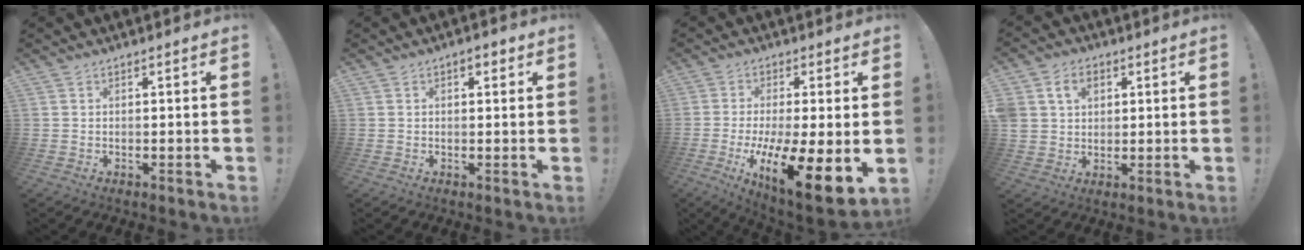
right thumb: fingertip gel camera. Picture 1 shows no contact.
{"total": 2.5, "force": [1.0, 1.5, 1.8], "torque": [-0.019, 0.001, 0.015]}
{"total": 15.4, "force": [-5.1, 3.3, 14.2], "torque": [-0.217, 0.013, -0.073]}
{"total": 8.0, "force": [3.1, 6.4, 3.6], "torque": [-0.058, 0.000, 0.063]}